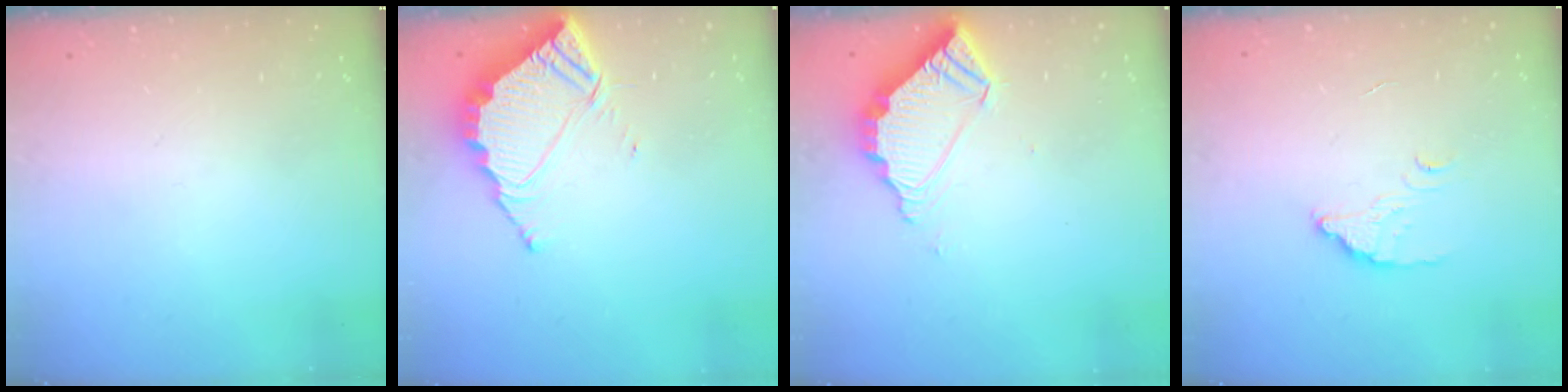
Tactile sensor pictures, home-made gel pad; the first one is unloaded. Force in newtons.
{"total": 6.6, "press": 6.6, "slide": 0.3}
{"total": 5.8, "press": 5.8, "slide": 0.3}
{"total": 2.7, "press": 2.7, "slide": 0.2}